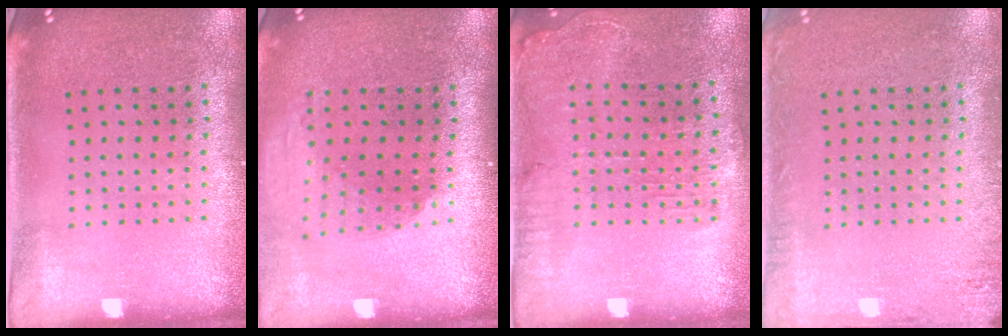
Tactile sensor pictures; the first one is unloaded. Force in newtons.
{"total": 1.9, "press": 1.5, "slide": 1.2}
{"total": 1.4, "press": 1.4, "slide": 0.4}
{"total": 1.9, "press": 1.9, "slide": 0.2}